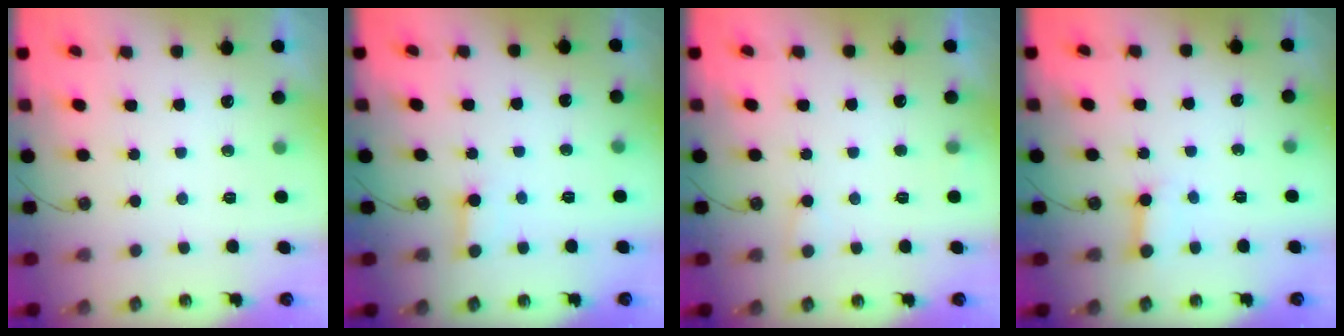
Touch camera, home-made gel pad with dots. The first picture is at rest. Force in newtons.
{"total": 2.2, "press": 2.2, "slide": 0.1}
{"total": 6.0, "press": 6.0, "slide": 0.4}
{"total": 3.9, "press": 3.9, "slide": 0.5}